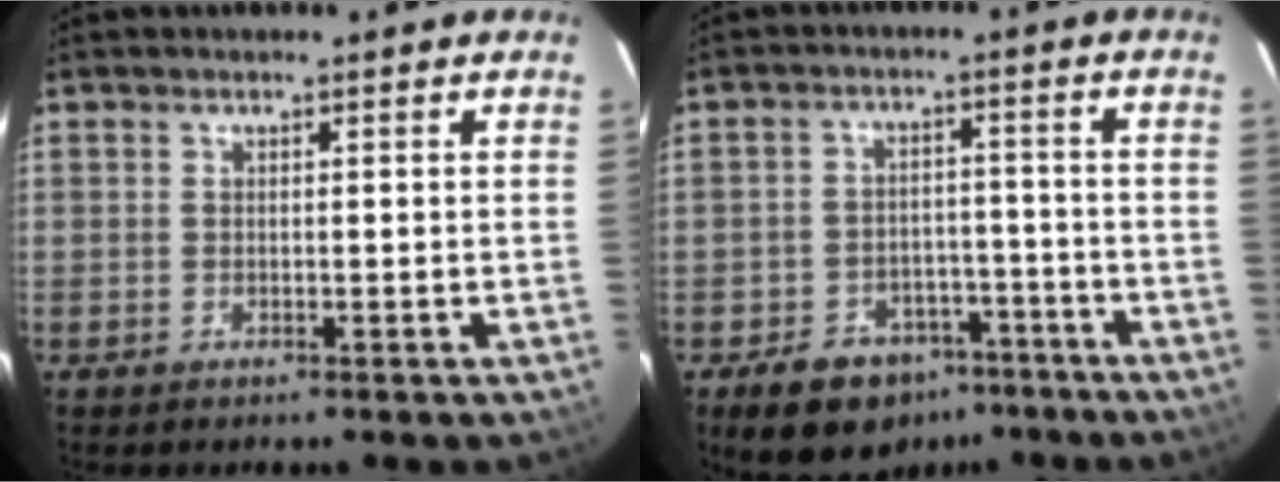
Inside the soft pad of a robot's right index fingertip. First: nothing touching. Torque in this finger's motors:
{"motor_torque": [0.00, -0.45, -0.50, -0.21]}